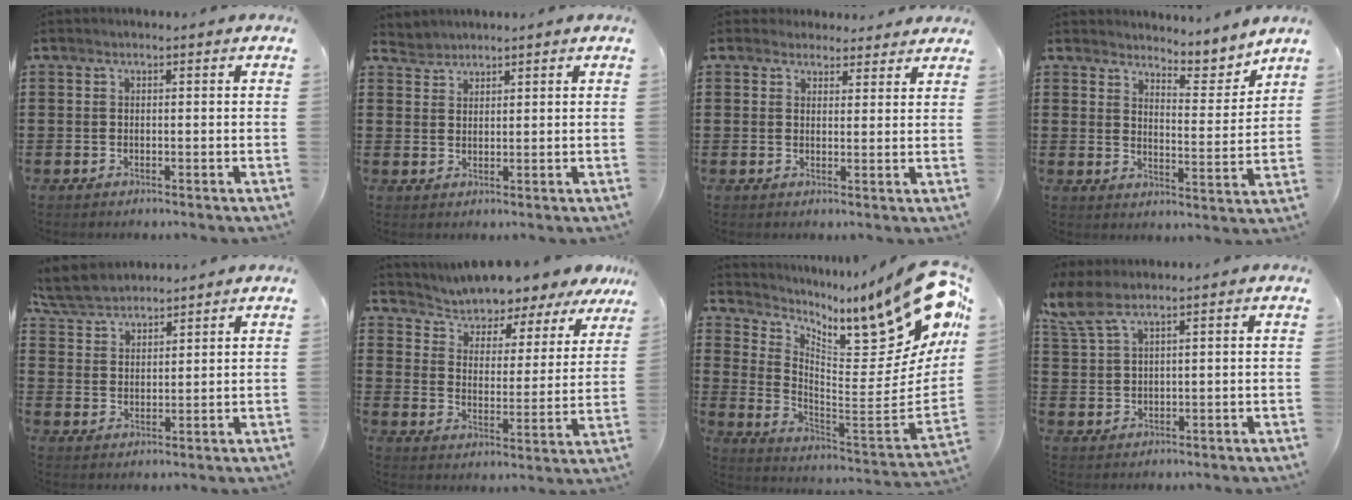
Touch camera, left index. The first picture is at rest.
{"total": 2.2, "force": [1.9, 0.9, -0.6], "torque": [0.002, 0.003, 0.039]}
{"total": 3.2, "force": [2.9, 1.3, 0.1], "torque": [-0.005, -0.005, 0.055]}
{"total": 4.5, "force": [4.4, 0.4, 0.6], "torque": [-0.022, -0.039, 0.070]}
{"total": 5.4, "force": [5.0, 1.7, 1.0], "torque": [-0.043, -0.009, 0.094]}
{"total": 4.7, "force": [4.6, 0.3, -0.6], "torque": [-0.019, -0.041, 0.074]}
{"total": 15.0, "force": [10.1, 3.5, 10.5], "torque": [-0.141, -0.091, 0.151]}
{"total": 4.2, "force": [2.9, 1.1, 2.9], "torque": [-0.073, -0.004, 0.051]}